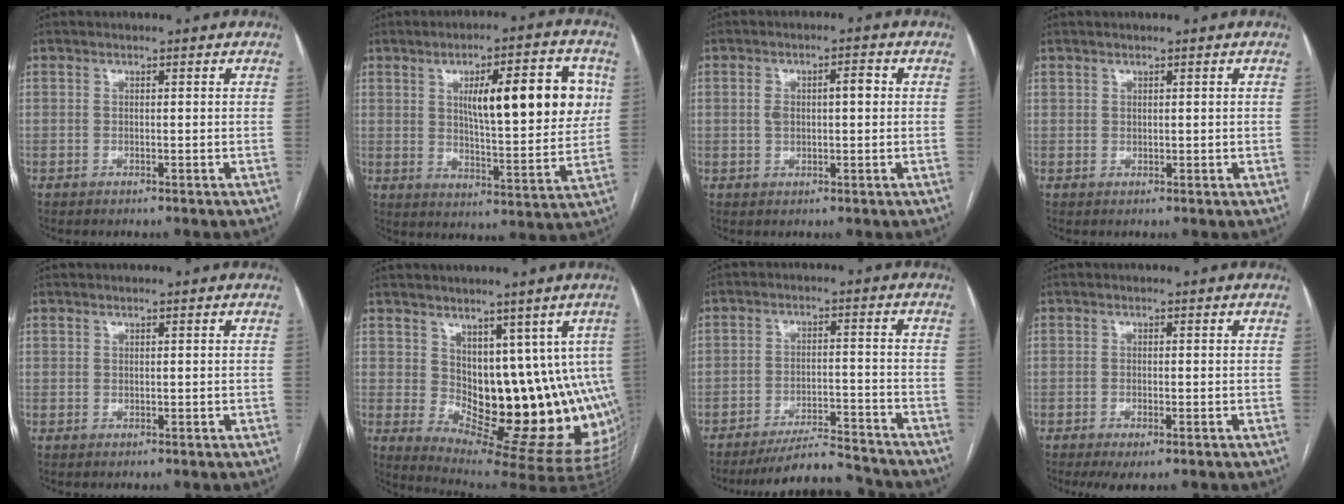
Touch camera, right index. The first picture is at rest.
{"total": 16.6, "force": [4.5, 4.1, 15.4], "torque": [-0.214, 0.016, 0.070]}
{"total": 4.4, "force": [0.5, 1.8, 3.9], "torque": [-0.076, 0.022, 0.012]}
{"total": 0.7, "force": [0.5, 0.5, 0.1], "torque": [0.007, -0.001, 0.006]}
{"total": 0.0}
{"total": 14.2, "force": [2.4, 6.0, 12.7], "torque": [-0.155, -0.007, 0.047]}
{"total": 9.6, "force": [-9.4, 0.9, 1.7], "torque": [-0.022, 0.009, -0.151]}
{"total": 2.9, "force": [-1.6, 0.8, 2.3], "torque": [-0.045, -0.006, -0.023]}